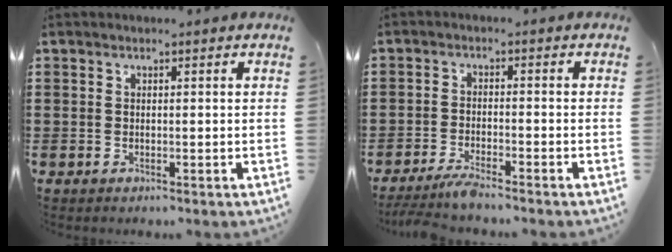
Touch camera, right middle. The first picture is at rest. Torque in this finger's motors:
{"motor_torque": [0.41, 0.18, 0.03, 0.04]}